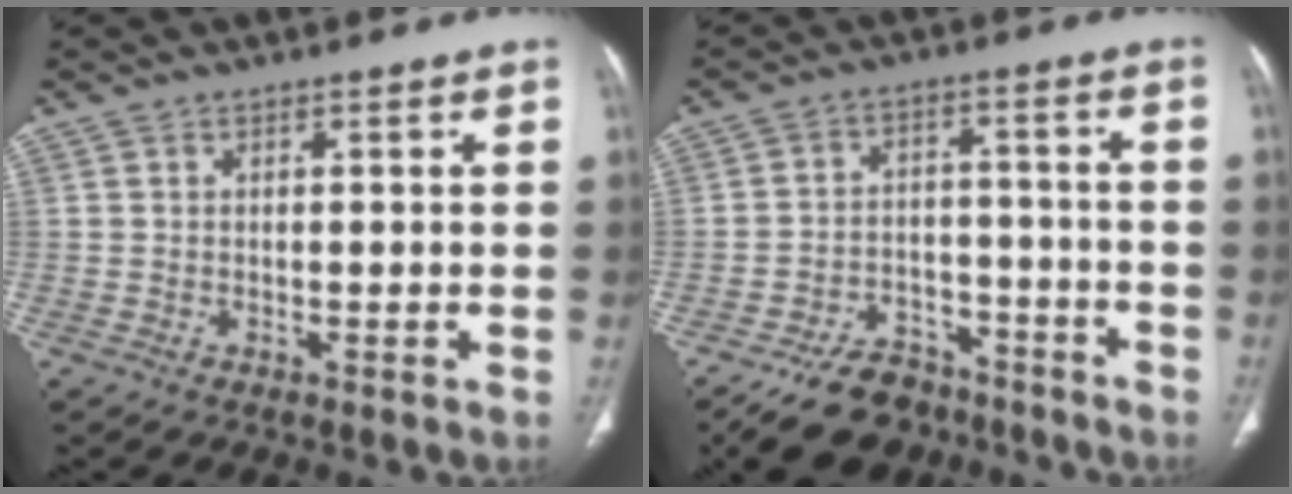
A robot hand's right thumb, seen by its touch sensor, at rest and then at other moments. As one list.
[{"total": 13.0, "force": [-10.3, 7.1, 3.7], "torque": [-0.042, 0.070, -0.160]}]